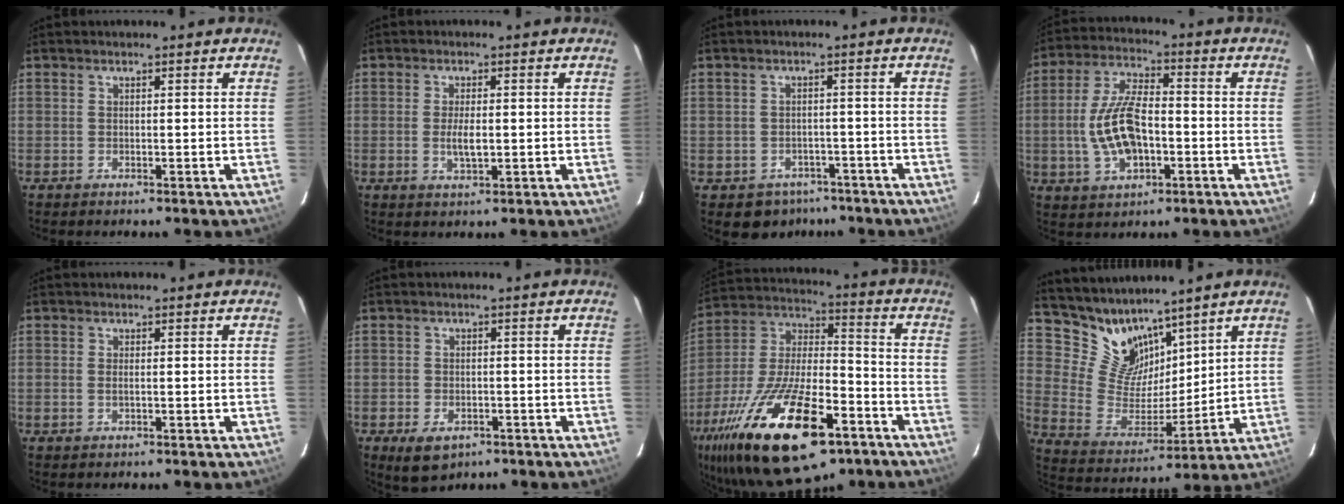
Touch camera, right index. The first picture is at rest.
{"total": 3.5, "force": [-0.4, 1.3, 3.2], "torque": [-0.060, -0.007, -0.006]}
{"total": 5.8, "force": [-3.8, 4.4, 0.7], "torque": [-0.022, 0.025, -0.042]}
{"total": 12.6, "force": [-2.3, 6.0, 10.8], "torque": [-0.224, 0.005, -0.037]}
{"total": 0.8, "force": [-0.1, 0.2, 0.8], "torque": [-0.018, 0.000, -0.003]}
{"total": 6.1, "force": [-3.2, 3.8, 3.4], "torque": [-0.075, -0.012, -0.045]}
{"total": 29.8, "force": [-16.8, 11.6, 21.7], "torque": [-0.424, -0.029, -0.277]}
{"total": 11.4, "force": [9.5, 5.7, 2.8], "torque": [-0.059, -0.008, 0.196]}